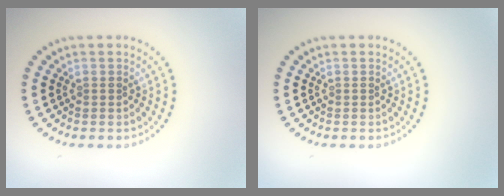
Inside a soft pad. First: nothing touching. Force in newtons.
{"total": 0.0}